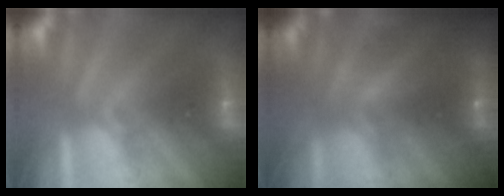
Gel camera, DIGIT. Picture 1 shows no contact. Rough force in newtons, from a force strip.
{"total": 7.3}